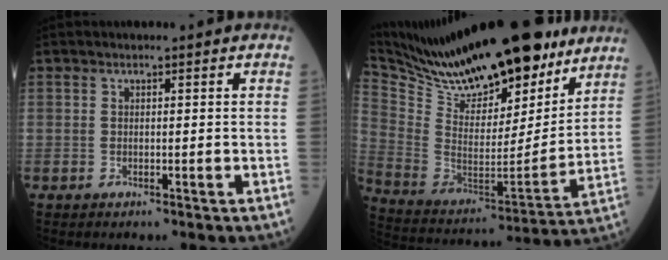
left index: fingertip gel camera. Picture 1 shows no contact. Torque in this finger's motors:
{"motor_torque": [1.04, -1.10, 0.79, 0.20]}